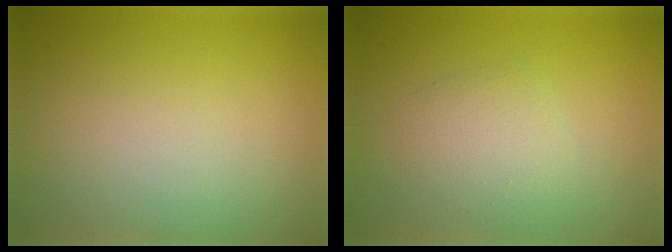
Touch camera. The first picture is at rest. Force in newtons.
{"total": 2.3, "press": 2.3, "slide": 0.1}